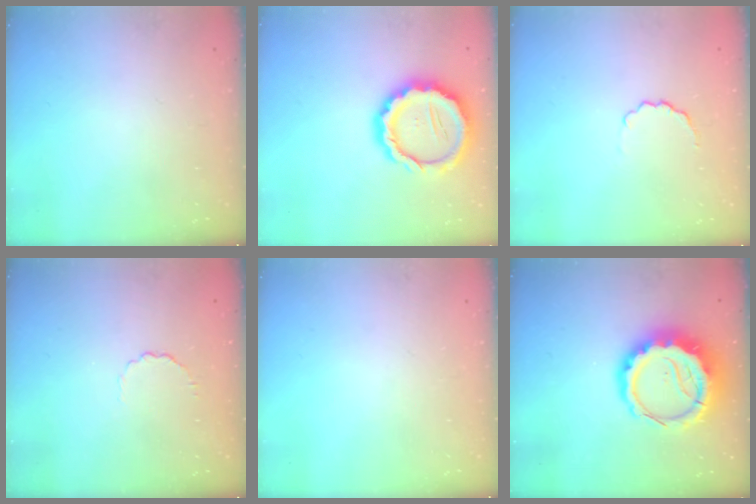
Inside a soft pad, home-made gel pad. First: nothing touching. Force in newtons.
{"total": 15.8, "press": 15.5, "slide": 3.2}
{"total": 3.4, "press": 3.2, "slide": 1.0}
{"total": 3.2, "press": 3.0, "slide": 1.2}
{"total": 0.0}
{"total": 13.8, "press": 13.4, "slide": 3.0}